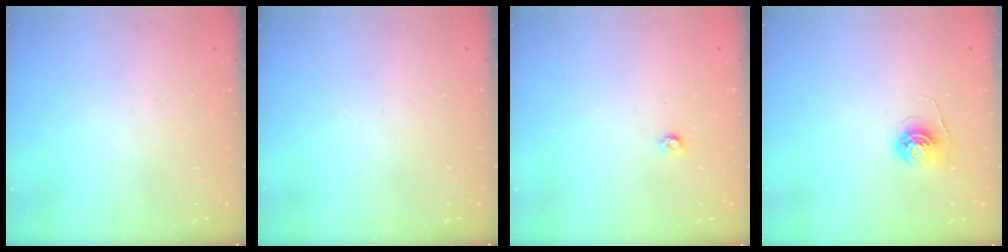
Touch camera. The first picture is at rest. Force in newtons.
{"total": 0.0}
{"total": 3.0, "press": 3.0, "slide": 0.5}
{"total": 5.6, "press": 5.5, "slide": 0.4}